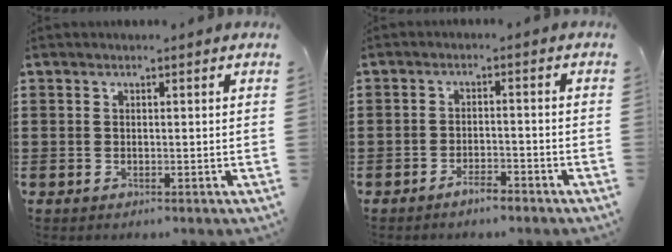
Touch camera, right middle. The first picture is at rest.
{"total": 2.7, "force": [-2.3, 0.5, 1.1], "torque": [-0.021, 0.006, -0.046]}